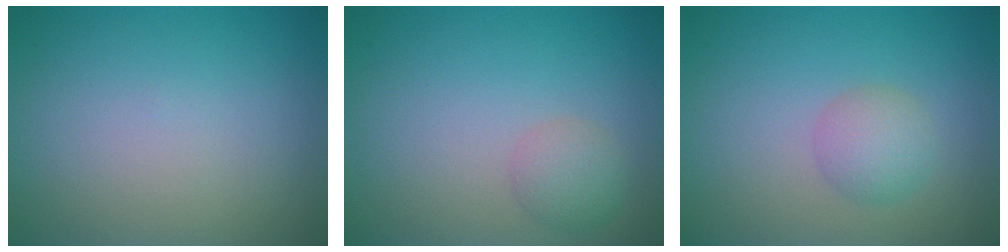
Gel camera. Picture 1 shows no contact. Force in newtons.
{"total": 1.9, "press": 1.9, "slide": 0.1}
{"total": 2.3, "press": 2.3, "slide": 0.0}